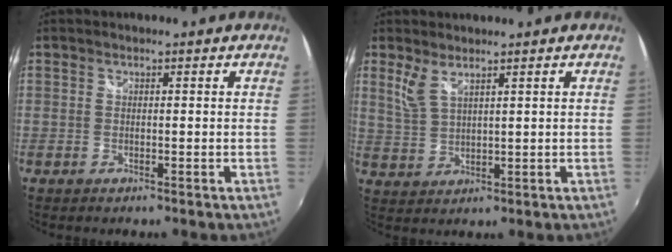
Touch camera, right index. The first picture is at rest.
{"total": 4.0, "force": [2.8, 1.2, 2.6], "torque": [-0.056, -0.003, 0.060]}